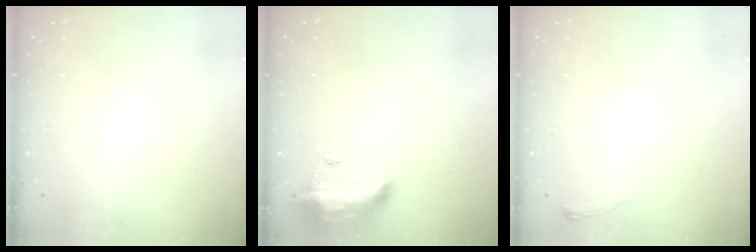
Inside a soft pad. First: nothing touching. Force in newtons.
{"total": 9.5, "press": 9.4, "slide": 1.2}
{"total": 3.1, "press": 3.1, "slide": 0.5}